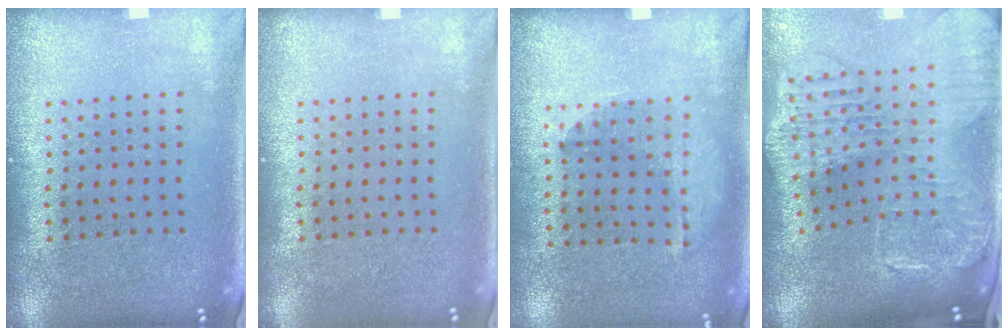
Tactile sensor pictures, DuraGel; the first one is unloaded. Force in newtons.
{"total": 0.0}
{"total": 1.4, "press": 0.9, "slide": 1.0}
{"total": 2.9, "press": 2.4, "slide": 1.5}